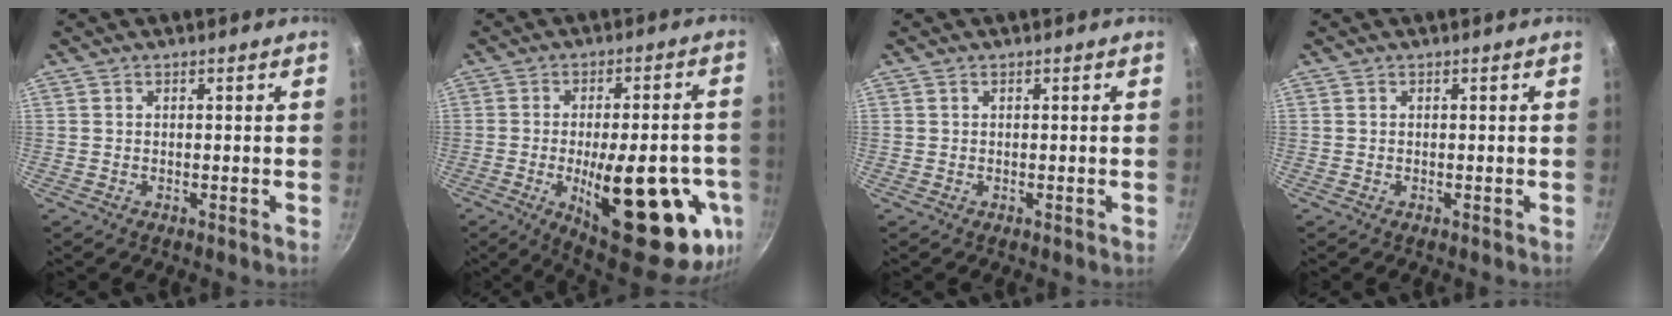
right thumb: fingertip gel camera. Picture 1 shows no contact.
{"total": 26.7, "force": [-7.7, 9.8, 23.6], "torque": [-0.284, 0.002, -0.094]}
{"total": 0.0}
{"total": 0.0}